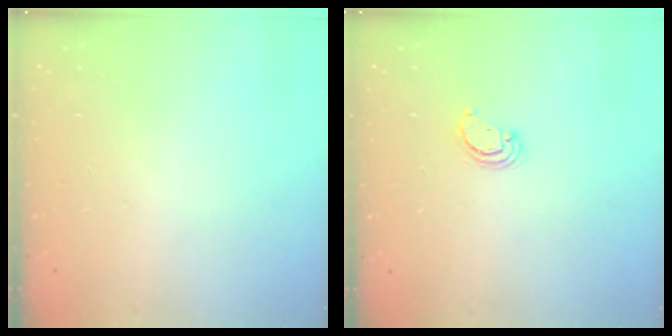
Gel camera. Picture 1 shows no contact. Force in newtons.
{"total": 2.3, "press": 2.3, "slide": 0.2}